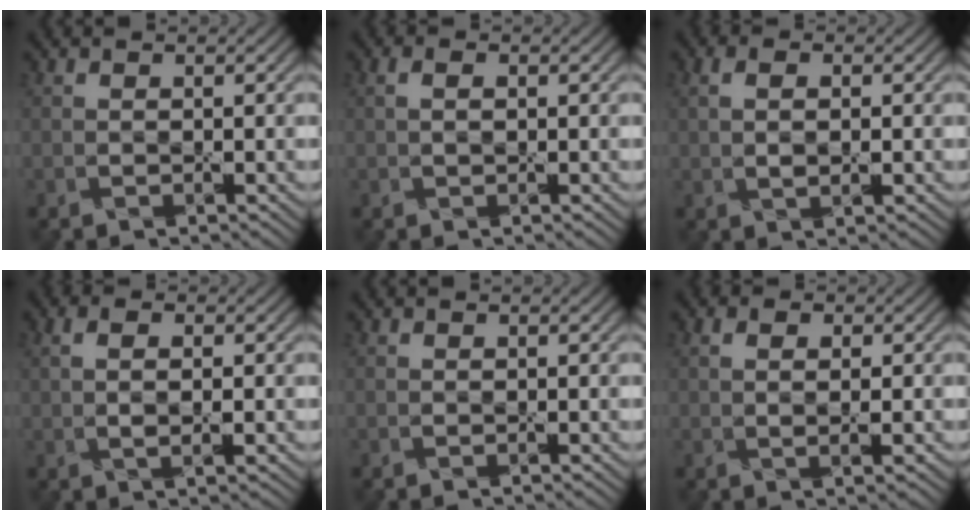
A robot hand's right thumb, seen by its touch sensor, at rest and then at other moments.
{"total": 1.5, "force": [0.3, 0.8, 1.3], "torque": [-0.025, 0.000, 0.009]}
{"total": 3.1, "force": [0.4, 1.5, 2.6], "torque": [-0.050, -0.006, 0.010]}
{"total": 3.1, "force": [0.3, 1.2, 2.9], "torque": [-0.055, -0.002, 0.006]}
{"total": 0.0}
{"total": 3.0, "force": [0.5, 1.5, 2.6], "torque": [-0.032, -0.007, 0.006]}